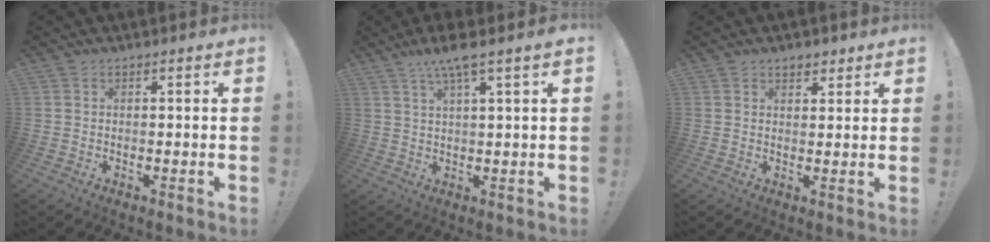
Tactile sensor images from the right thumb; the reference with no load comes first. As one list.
[{"total": 6.9, "force": [4.3, 0.3, 5.4], "torque": [-0.097, -0.018, 0.070]}, {"total": 2.9, "force": [2.1, 1.8, 0.9], "torque": [-0.003, -0.007, 0.037]}]